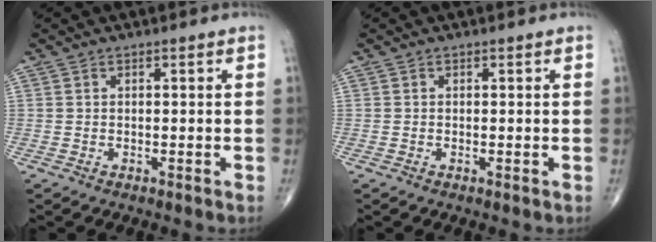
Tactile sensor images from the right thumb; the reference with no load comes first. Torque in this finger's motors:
{"motor_torque": [-0.03, 0.02, 0.03, -0.18, 0.06]}